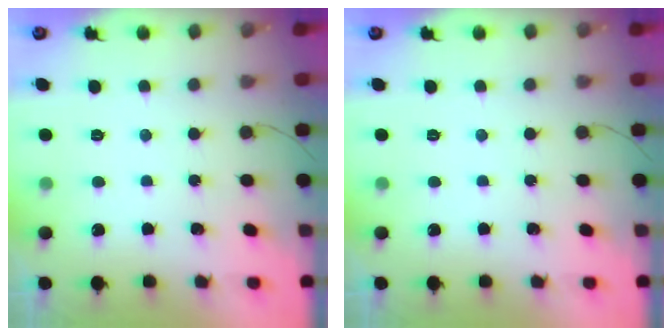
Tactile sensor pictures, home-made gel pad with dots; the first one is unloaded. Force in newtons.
{"total": 0.0}